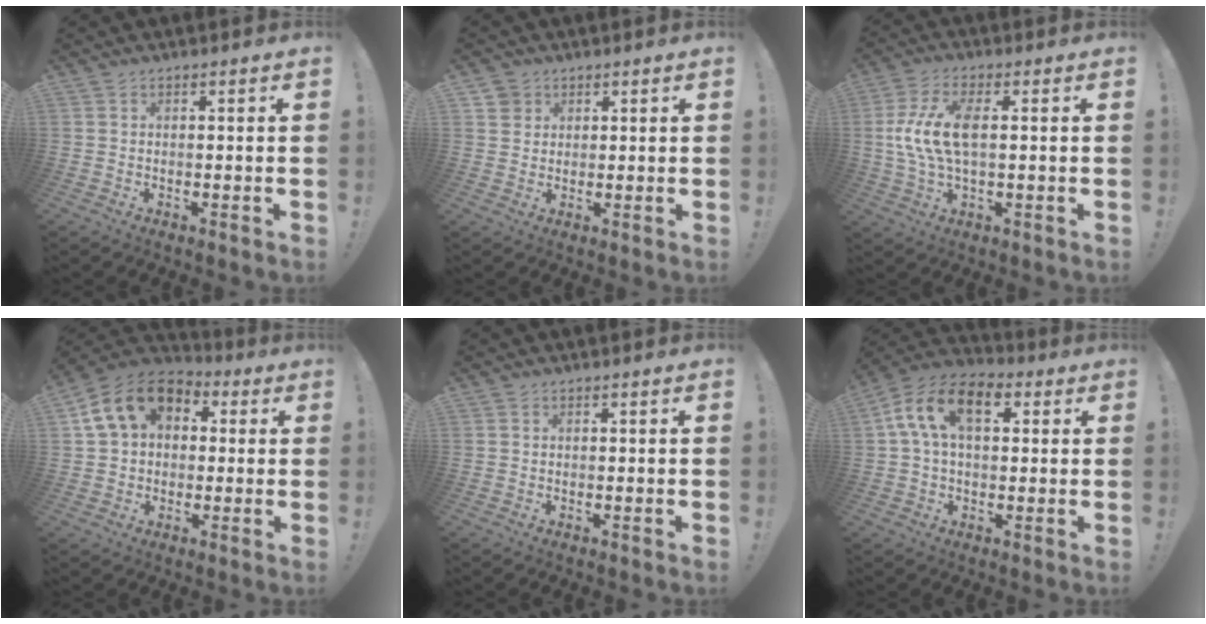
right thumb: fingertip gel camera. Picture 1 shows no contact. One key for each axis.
{"total": 3.5, "fx": 1.9, "fy": 2.9, "fz": 0.3, "tx": -0.006, "ty": -0.005, "tz": 0.034}
{"total": 12.6, "fx": 0.8, "fy": 6.0, "fz": 11.1, "tx": -0.214, "ty": -0.001, "tz": 0.017}
{"total": 14.2, "fx": 4.6, "fy": 10.6, "fz": 8.3, "tx": -0.126, "ty": -0.002, "tz": 0.090}
{"total": 0.0}
{"total": 13.8, "fx": 4.3, "fy": 8.0, "fz": 10.4, "tx": -0.180, "ty": 0.005, "tz": 0.077}